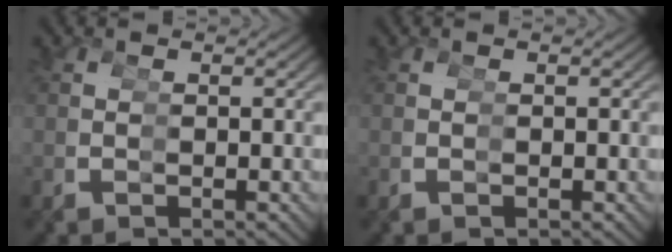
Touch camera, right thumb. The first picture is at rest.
{"total": 0.0}